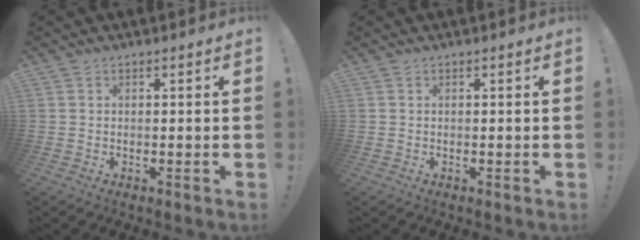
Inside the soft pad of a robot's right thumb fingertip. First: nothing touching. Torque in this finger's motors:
{"motor_torque": [0.00, 0.00, 0.00, 0.00, 0.00]}